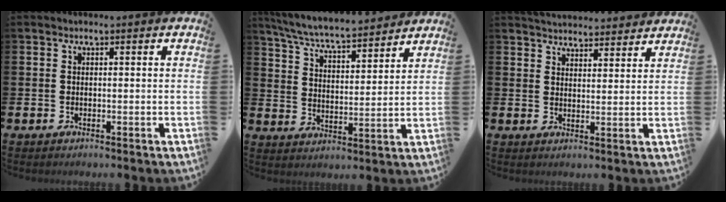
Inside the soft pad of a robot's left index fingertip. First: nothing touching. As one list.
[{"total": 6.7, "force": [6.4, 0.6, 1.8], "torque": [-0.067, -0.047, 0.112]}, {"total": 4.3, "force": [4.2, 0.4, -0.1], "torque": [-0.008, -0.025, 0.077]}]